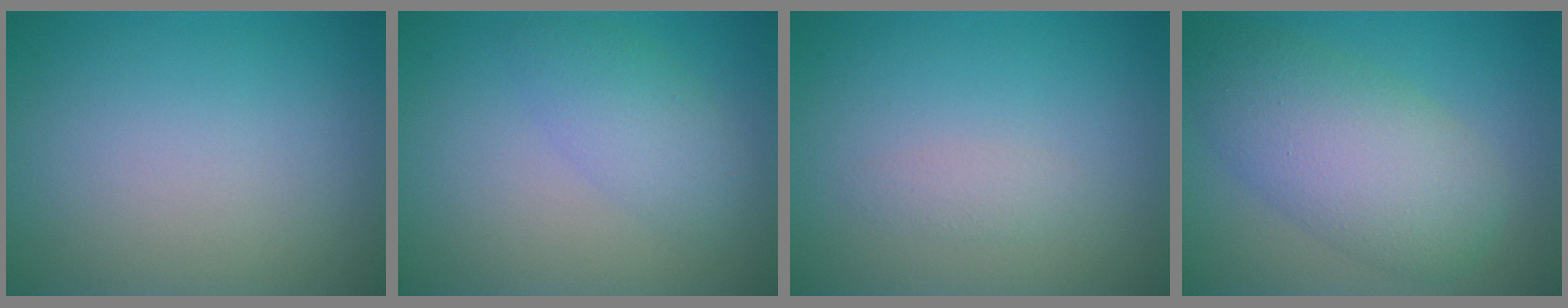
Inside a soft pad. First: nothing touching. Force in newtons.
{"total": 1.9, "press": 1.9, "slide": 0.2}
{"total": 1.0, "press": 1.0, "slide": 0.1}
{"total": 7.3, "press": 7.3, "slide": 0.1}